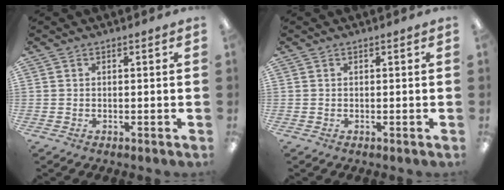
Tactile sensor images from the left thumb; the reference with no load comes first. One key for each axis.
{"total": 0.0}